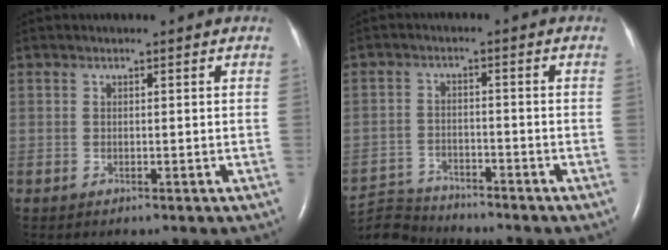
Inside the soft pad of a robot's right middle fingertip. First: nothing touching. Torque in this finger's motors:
{"motor_torque": [-0.10, 0.00, -0.09, -0.03]}